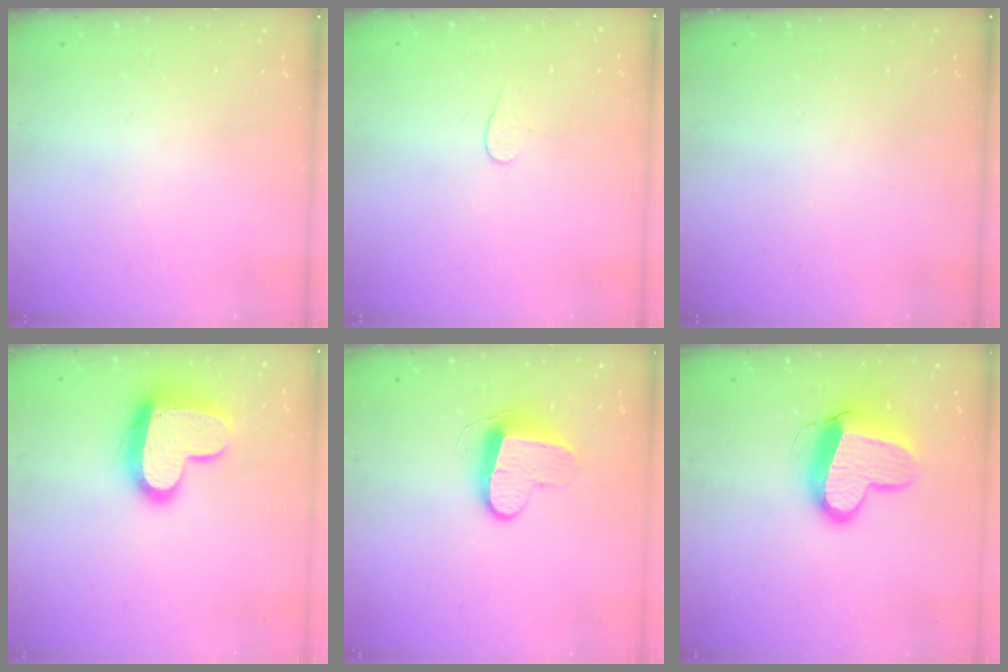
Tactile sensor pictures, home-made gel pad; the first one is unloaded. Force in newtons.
{"total": 3.7, "press": 3.7, "slide": 0.4}
{"total": 0.0}
{"total": 16.2, "press": 16.2, "slide": 1.4}
{"total": 9.6, "press": 9.6, "slide": 0.2}
{"total": 14.4, "press": 14.3, "slide": 1.6}